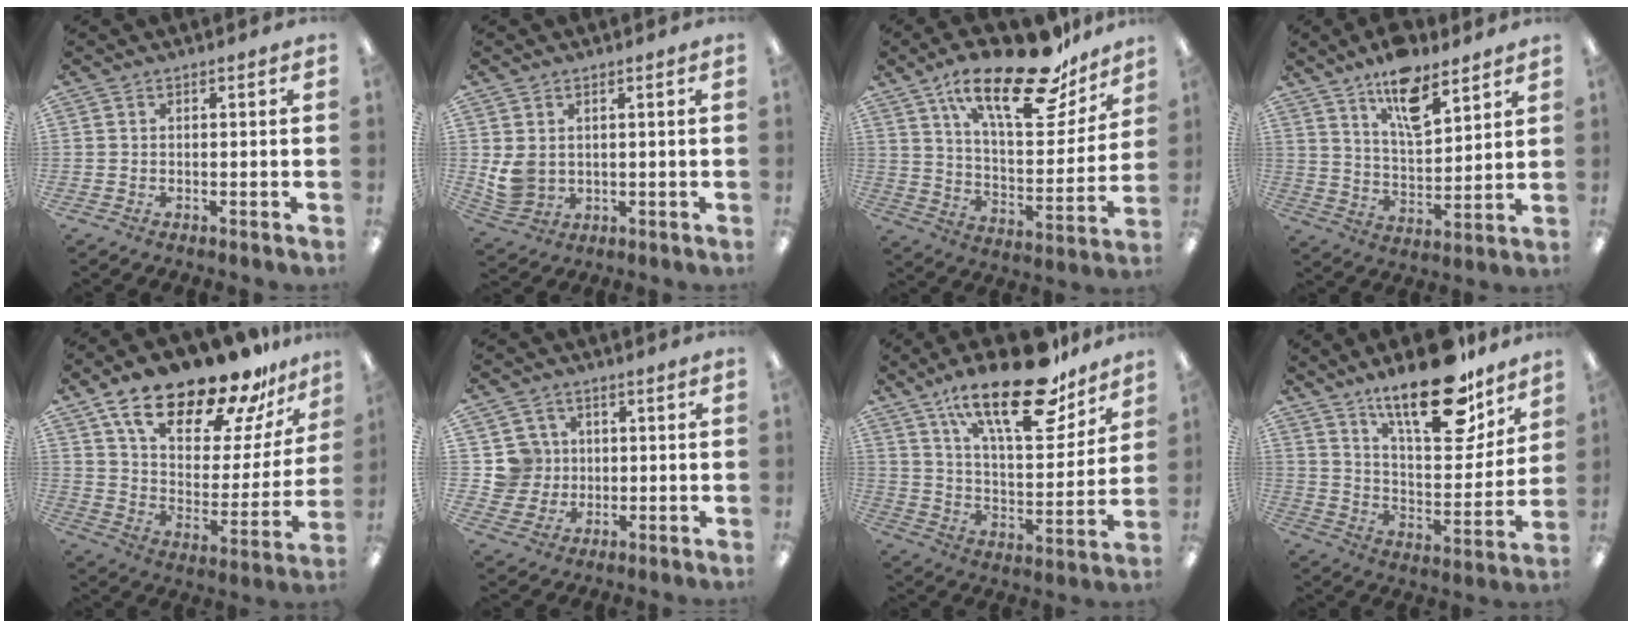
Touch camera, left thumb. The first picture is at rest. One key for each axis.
{"total": 5.4, "fx": 1.7, "fy": 4.3, "fz": 2.7, "tx": -0.059, "ty": -0.005, "tz": 0.036}
{"total": 24.6, "fx": 16.6, "fy": 8.9, "fz": 15.8, "tx": -0.241, "ty": -0.096, "tz": 0.275}
{"total": 12.9, "fx": 9.3, "fy": 5.1, "fz": 7.4, "tx": -0.118, "ty": -0.045, "tz": 0.161}
{"total": 23.3, "fx": 18.2, "fy": 8.0, "fz": 12.1, "tx": -0.198, "ty": -0.127, "tz": 0.309}
{"total": 7.2, "fx": 1.7, "fy": 6.9, "fz": 0.2, "tx": -0.012, "ty": 0.002, "tz": 0.038}
{"total": 24.9, "fx": 16.4, "fy": 9.2, "fz": 16.3, "tx": -0.250, "ty": -0.095, "tz": 0.272}
{"total": 21.9, "fx": 15.6, "fy": 7.9, "fz": 13.1, "tx": -0.201, "ty": -0.100, "tz": 0.261}